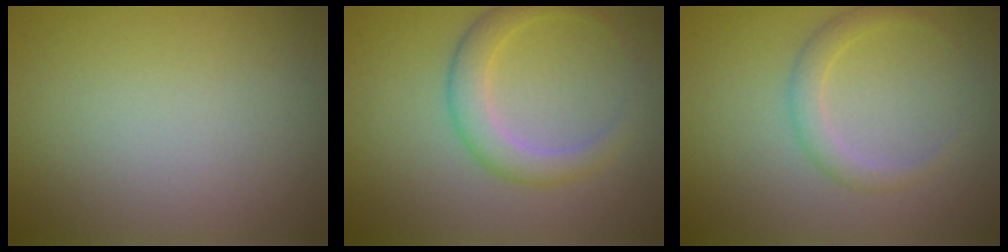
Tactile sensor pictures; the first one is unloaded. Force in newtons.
{"total": 2.9, "press": 2.9, "slide": 0.1}
{"total": 1.8, "press": 1.8, "slide": 0.1}